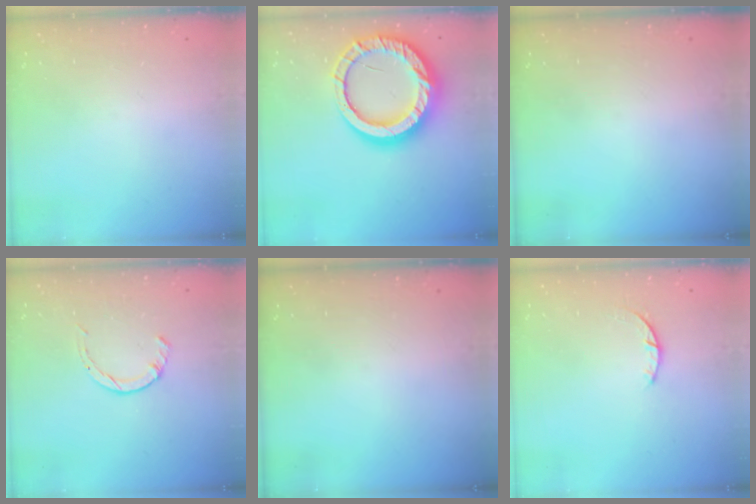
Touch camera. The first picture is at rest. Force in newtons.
{"total": 21.0, "press": 20.9, "slide": 2.1}
{"total": 0.0}
{"total": 1.7, "press": 1.7, "slide": 0.2}
{"total": 0.0}
{"total": 1.2, "press": 1.2, "slide": 0.3}